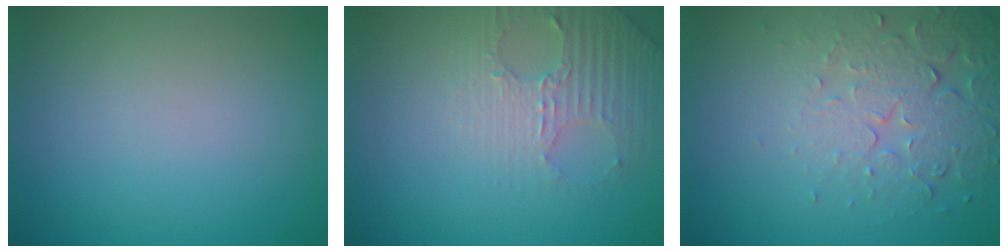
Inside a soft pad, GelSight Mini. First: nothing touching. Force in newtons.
{"total": 3.5, "press": 3.4, "slide": 0.8}
{"total": 5.1, "press": 3.6, "slide": 3.6}